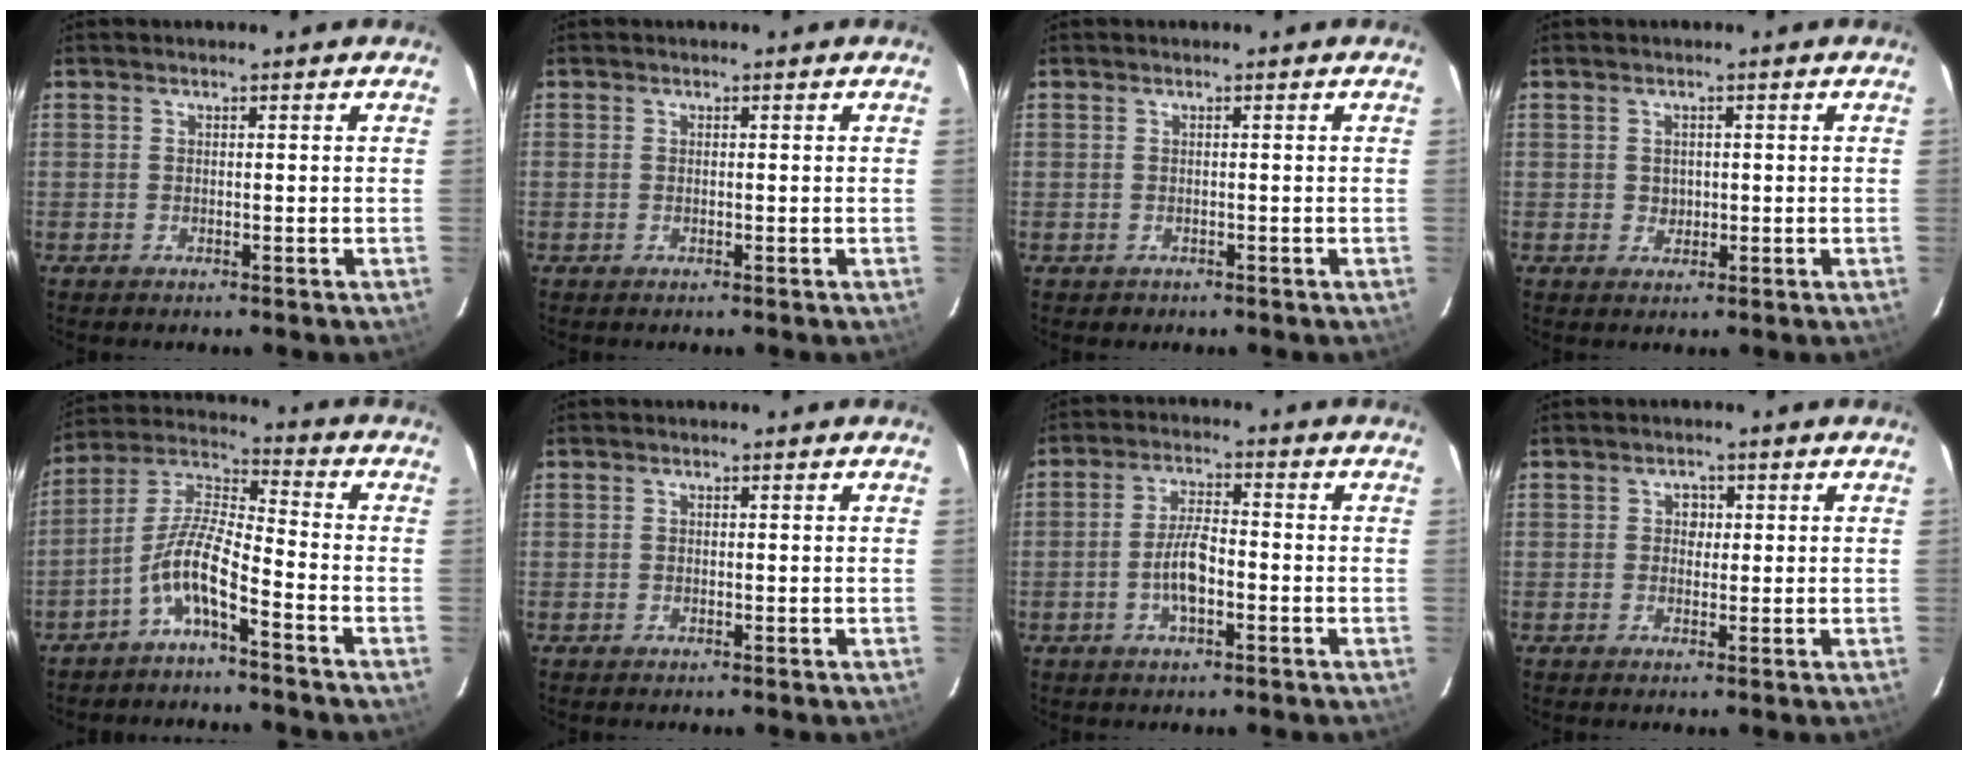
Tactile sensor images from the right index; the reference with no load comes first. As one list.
[{"total": 0.0}, {"total": 1.3, "force": [-0.5, 1.2, -0.1], "torque": [0.002, 0.001, -0.002]}, {"total": 1.8, "force": [0.2, 1.7, 0.4], "torque": [-0.002, 0.005, 0.005]}, {"total": 8.2, "force": [-4.8, 1.4, 6.5], "torque": [-0.148, 0.013, -0.096]}, {"total": 0.0}, {"total": 5.9, "force": [-1.9, 2.1, 5.2], "torque": [-0.105, 0.006, -0.035]}, {"total": 2.0, "force": [0.2, 1.9, 0.6], "torque": [-0.005, 0.008, 0.001]}]